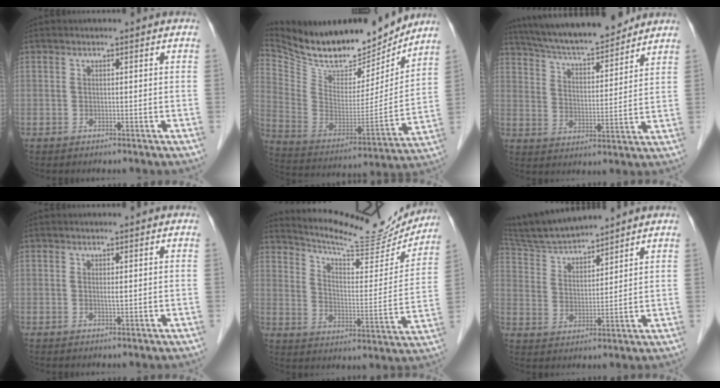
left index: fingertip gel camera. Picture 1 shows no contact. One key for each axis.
{"total": 20.7, "fx": 18.5, "fy": 5.8, "fz": 7.3, "tx": -0.144, "ty": -0.026, "tz": 0.305}
{"total": 15.9, "fx": 14.5, "fy": 2.2, "fz": 6.3, "tx": -0.110, "ty": 0.012, "tz": 0.235}
{"total": 0.6, "fx": 0.3, "fy": 0.1, "fz": 0.5, "tx": -0.012, "ty": -0.004, "tz": 0.003}
{"total": 18.8, "fx": 17.8, "fy": 2.7, "fz": 5.3, "tx": -0.087, "ty": -0.038, "tz": 0.244}
{"total": 10.4, "fx": 9.9, "fy": 1.0, "fz": 3.2, "tx": -0.067, "ty": 0.018, "tz": 0.191}